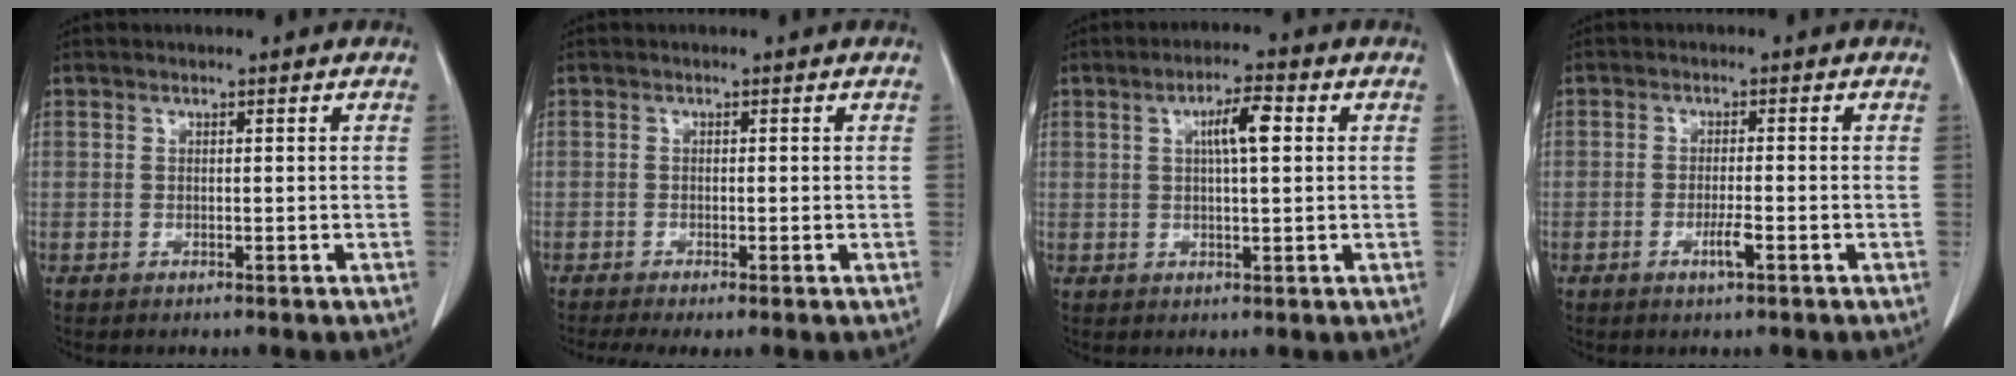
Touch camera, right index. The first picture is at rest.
{"total": 3.2, "force": [-2.2, 0.5, 2.3], "torque": [-0.043, -0.010, -0.038]}
{"total": 5.0, "force": [1.3, 0.8, 4.8], "torque": [-0.084, 0.008, 0.022]}
{"total": 2.6, "force": [-1.2, 0.1, 2.3], "torque": [-0.043, -0.003, -0.021]}